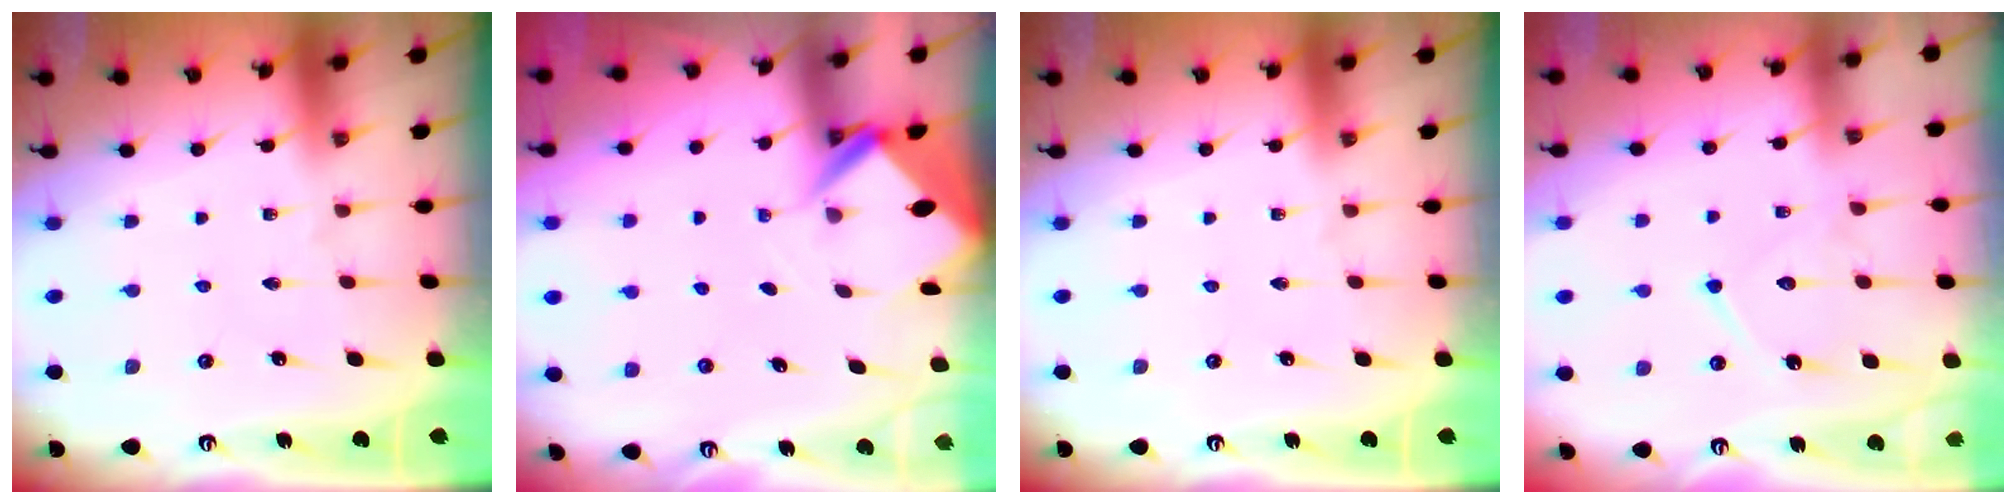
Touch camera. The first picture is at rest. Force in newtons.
{"total": 3.1, "press": 3.1, "slide": 0.1}
{"total": 0.0}
{"total": 11.6, "press": 11.6, "slide": 0.9}